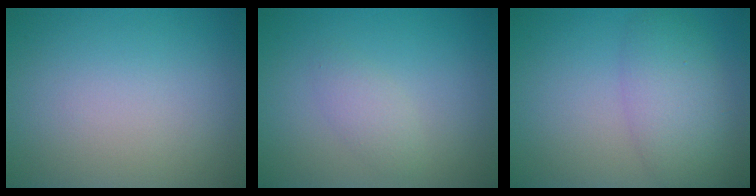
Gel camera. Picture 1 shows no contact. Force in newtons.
{"total": 1.7, "press": 1.6, "slide": 0.0}
{"total": 4.8, "press": 4.8, "slide": 0.2}